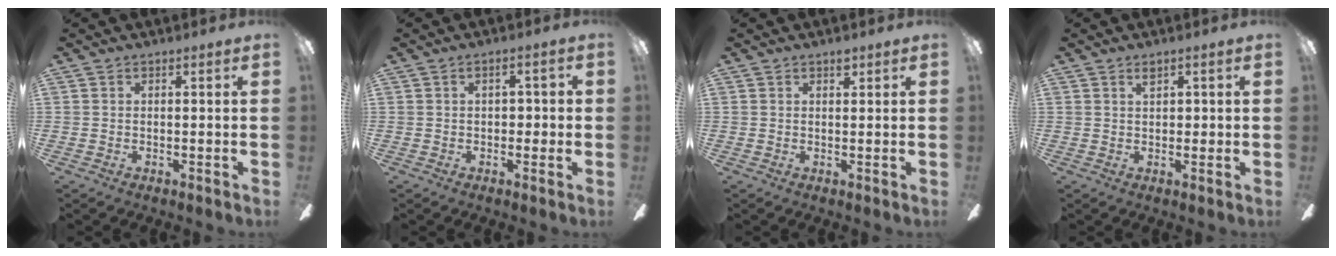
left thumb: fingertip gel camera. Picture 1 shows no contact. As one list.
[{"total": 3.1, "force": [0.2, 2.1, 2.3], "torque": [-0.030, 0.005, -0.003]}, {"total": 1.5, "force": [1.2, 0.7, 0.6], "torque": [0.002, -0.006, 0.018]}, {"total": 1.9, "force": [1.2, 0.9, 1.2], "torque": [-0.012, -0.003, 0.017]}]